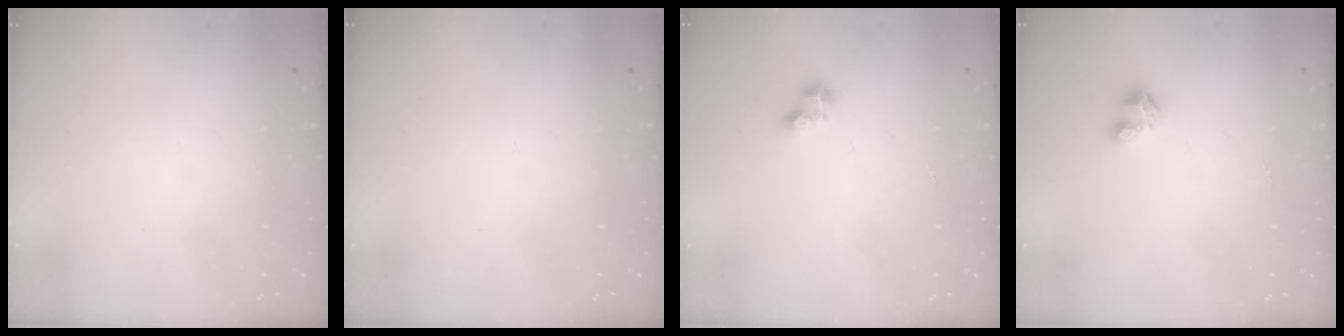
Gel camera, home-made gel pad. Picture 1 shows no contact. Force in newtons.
{"total": 0.0}
{"total": 2.6, "press": 2.6, "slide": 0.2}
{"total": 2.9, "press": 2.9, "slide": 0.3}